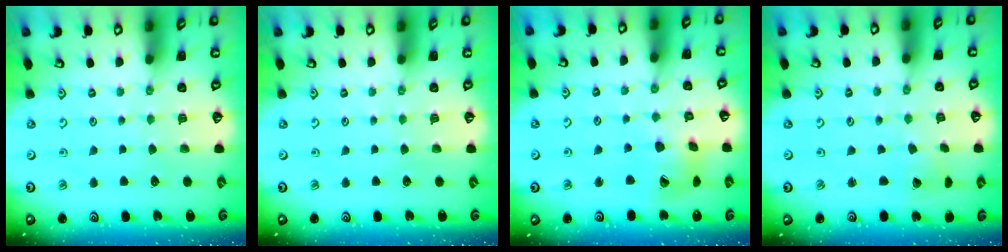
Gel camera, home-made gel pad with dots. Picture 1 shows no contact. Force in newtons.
{"total": 0.0}
{"total": 11.3, "press": 11.2, "slide": 1.6}
{"total": 1.9, "press": 1.9, "slide": 0.1}